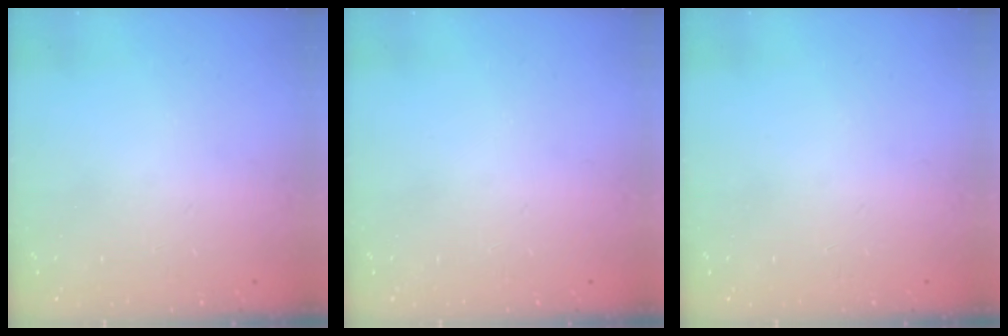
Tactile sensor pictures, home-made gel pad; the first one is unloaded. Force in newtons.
{"total": 0.0}
{"total": 0.0}